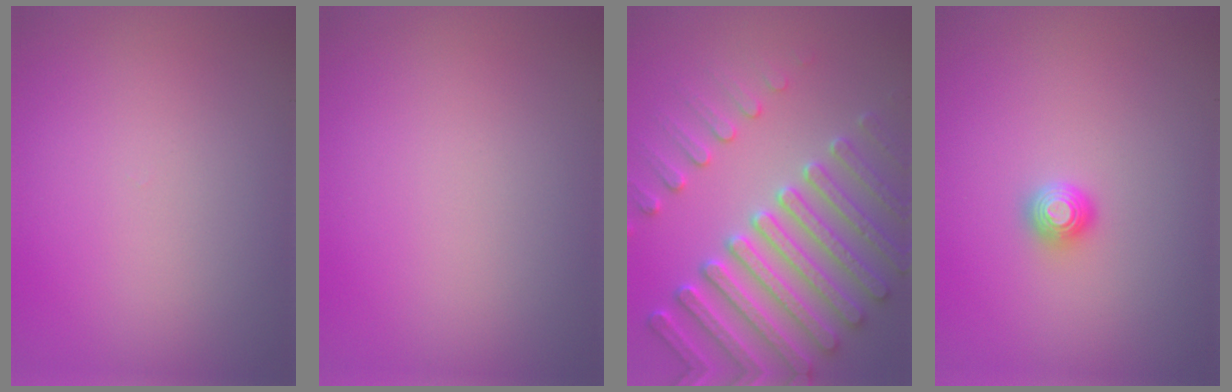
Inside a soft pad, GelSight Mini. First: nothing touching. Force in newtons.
{"total": 0.0}
{"total": 7.5, "press": 7.2, "slide": 2.0}
{"total": 1.4, "press": 1.2, "slide": 0.7}